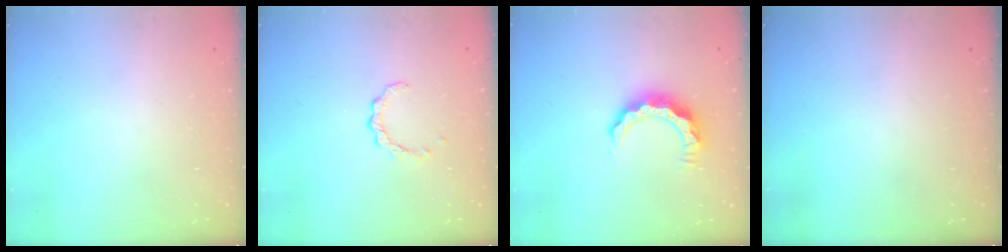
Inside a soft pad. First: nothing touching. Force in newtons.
{"total": 2.9, "press": 2.9, "slide": 0.3}
{"total": 7.6, "press": 7.6, "slide": 0.8}
{"total": 0.0}